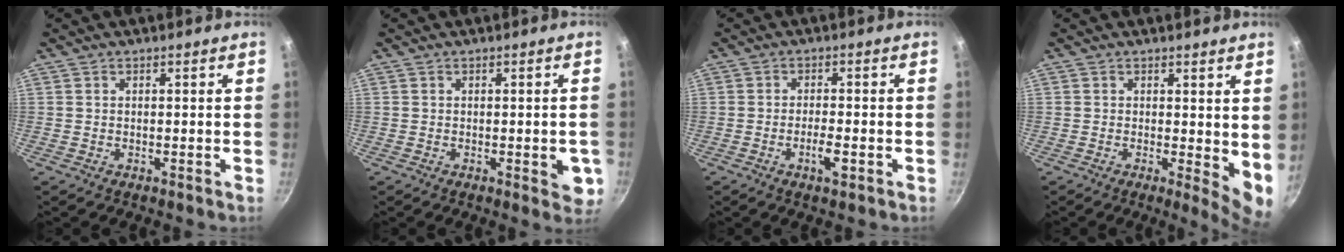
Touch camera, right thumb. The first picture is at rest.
{"total": 4.5, "force": [-1.0, 1.8, 4.0], "torque": [-0.038, -0.004, -0.012]}
{"total": 3.6, "force": [-1.5, 1.0, 3.1], "torque": [-0.055, 0.010, -0.027]}
{"total": 5.9, "force": [0.7, 2.2, 5.4], "torque": [-0.067, -0.015, 0.009]}